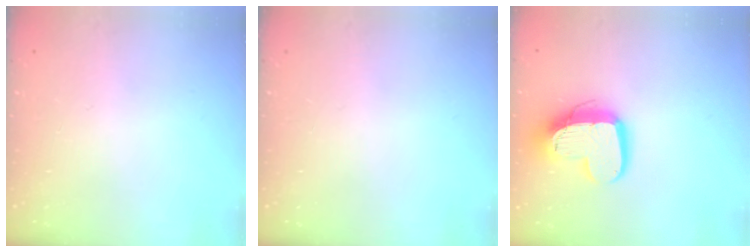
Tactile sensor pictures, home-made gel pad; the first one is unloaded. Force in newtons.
{"total": 0.0}
{"total": 15.4, "press": 15.4, "slide": 1.6}